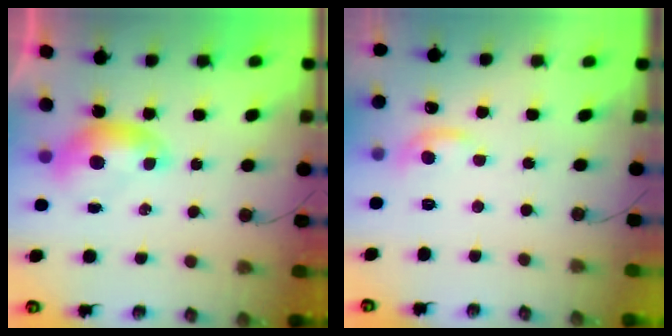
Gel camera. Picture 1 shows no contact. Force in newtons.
{"total": 1.7, "press": 1.6, "slide": 0.7}